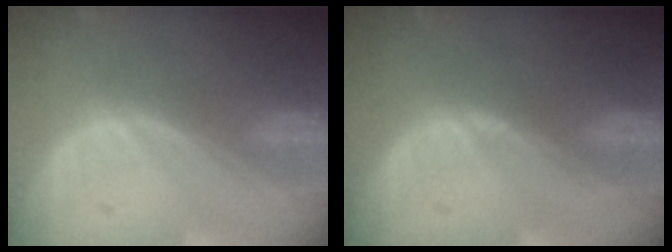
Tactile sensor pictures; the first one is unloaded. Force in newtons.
{"total": 0.5, "press": 0.5, "slide": 0.1}